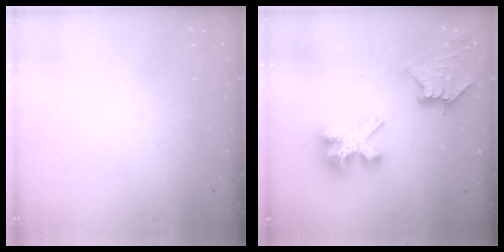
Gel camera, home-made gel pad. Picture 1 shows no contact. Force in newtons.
{"total": 10.3, "press": 10.2, "slide": 1.1}